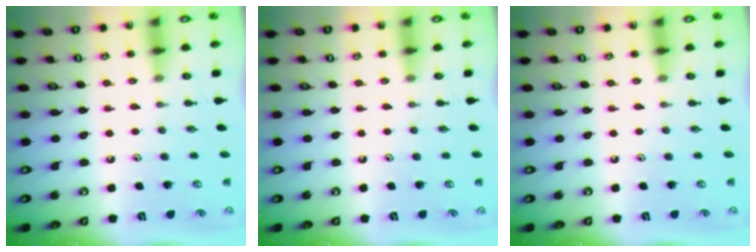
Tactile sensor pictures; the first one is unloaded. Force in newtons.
{"total": 0.0}
{"total": 0.0}